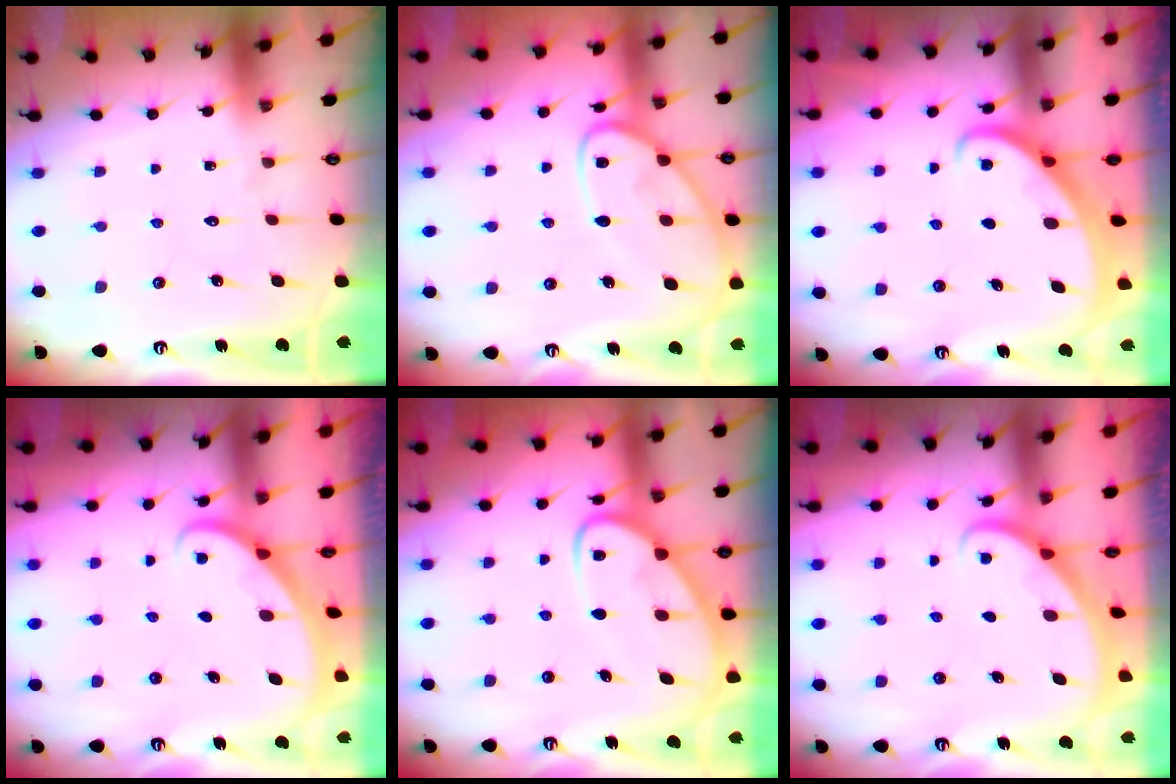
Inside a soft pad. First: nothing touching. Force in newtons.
{"total": 11.3, "press": 11.2, "slide": 1.0}
{"total": 2.3, "press": 2.3, "slide": 0.2}
{"total": 2.1, "press": 2.1, "slide": 0.1}
{"total": 8.2, "press": 8.2, "slide": 0.8}
{"total": 2.1, "press": 2.1, "slide": 0.1}